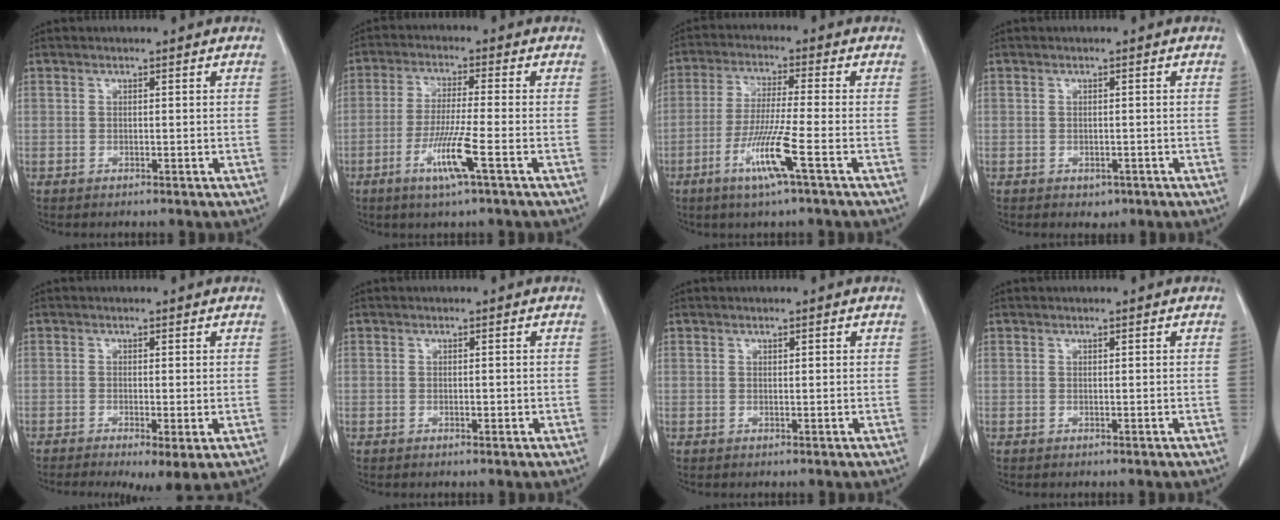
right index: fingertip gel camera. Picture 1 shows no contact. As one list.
[{"total": 7.5, "force": [-3.2, -0.6, 6.8], "torque": [-0.132, -0.017, -0.064]}, {"total": 8.7, "force": [-3.8, -0.9, 7.7], "torque": [-0.152, -0.018, -0.079]}, {"total": 1.5, "force": [-0.8, 1.1, 0.7], "torque": [-0.006, 0.002, -0.003]}, {"total": 5.2, "force": [-2.4, 1.3, 4.4], "torque": [-0.061, -0.017, -0.034]}, {"total": 0.8, "force": [-0.1, 0.5, 0.6], "torque": [-0.007, 0.000, -0.001]}, {"total": 0.8, "force": [0.4, 0.2, 0.7], "torque": [-0.012, 0.000, 0.006]}, {"total": 0.0}]